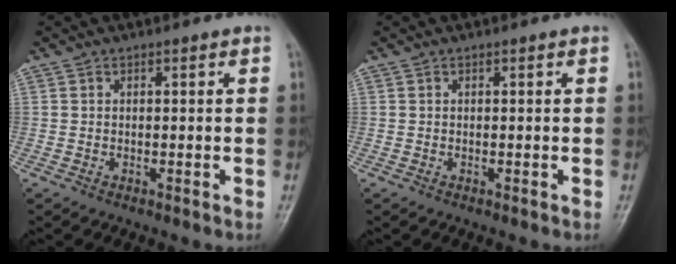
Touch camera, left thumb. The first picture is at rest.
{"total": 0.0}